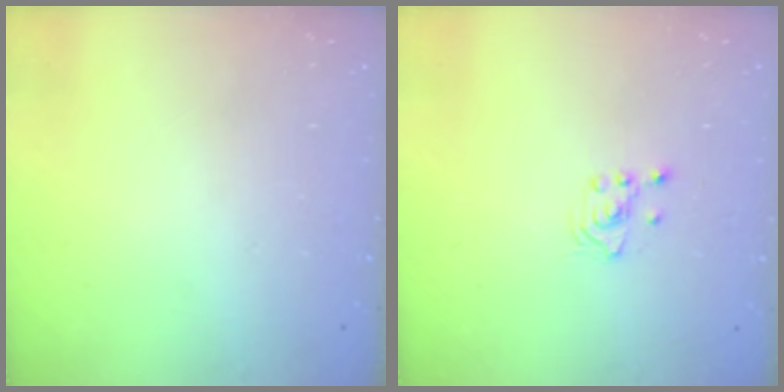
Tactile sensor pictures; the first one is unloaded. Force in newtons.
{"total": 2.1, "press": 2.1, "slide": 0.1}